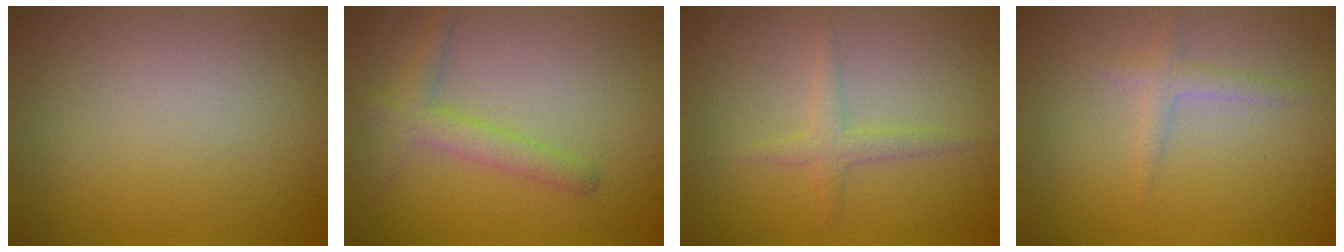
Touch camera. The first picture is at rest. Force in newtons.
{"total": 2.4, "press": 2.4, "slide": 0.1}
{"total": 1.5, "press": 1.5, "slide": 0.1}
{"total": 1.3, "press": 1.3, "slide": 0.0}